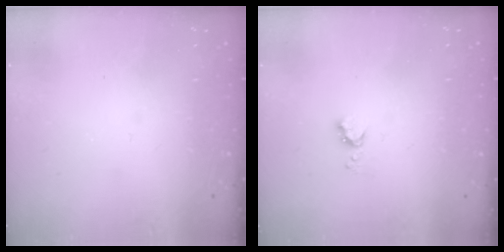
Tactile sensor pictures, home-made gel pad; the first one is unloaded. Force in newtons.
{"total": 4.4, "press": 4.3, "slide": 0.5}